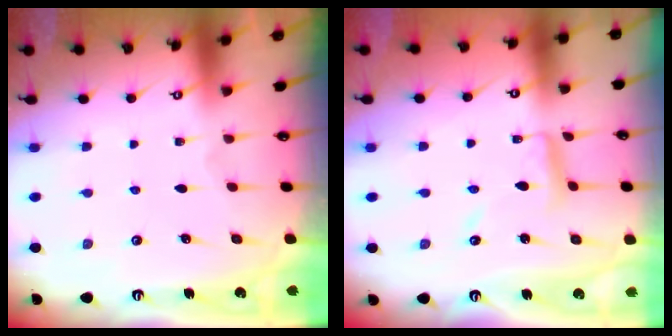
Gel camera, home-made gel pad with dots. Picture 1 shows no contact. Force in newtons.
{"total": 8.5, "press": 8.4, "slide": 0.6}